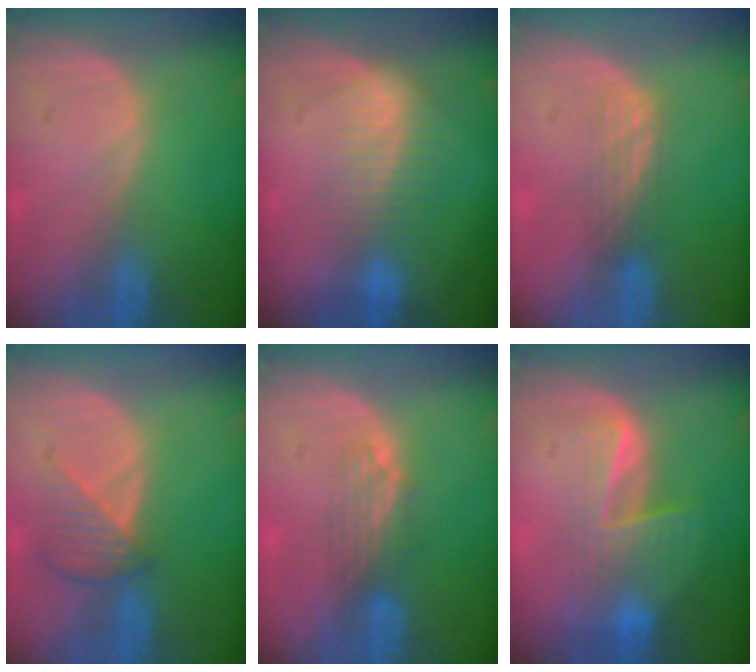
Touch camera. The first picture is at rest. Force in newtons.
{"total": 7.2, "press": 6.2, "slide": 3.8}
{"total": 2.9, "press": 2.5, "slide": 1.5}
{"total": 4.2, "press": 3.9, "slide": 1.6}
{"total": 3.3, "press": 2.8, "slide": 1.6}
{"total": 6.8, "press": 6.4, "slide": 2.2}